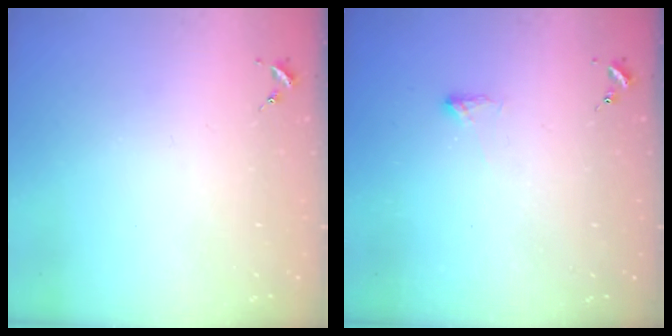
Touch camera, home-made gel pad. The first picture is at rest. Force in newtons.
{"total": 2.3, "press": 2.2, "slide": 0.8}